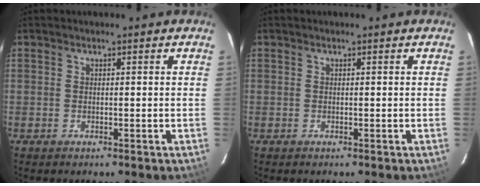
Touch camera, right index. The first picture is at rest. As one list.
[{"total": 0.0}]